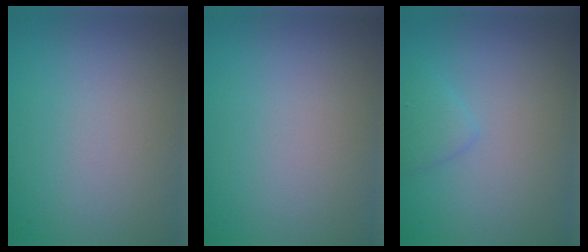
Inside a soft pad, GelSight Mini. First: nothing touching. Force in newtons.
{"total": 0.0}
{"total": 1.5, "press": 1.5, "slide": 0.1}